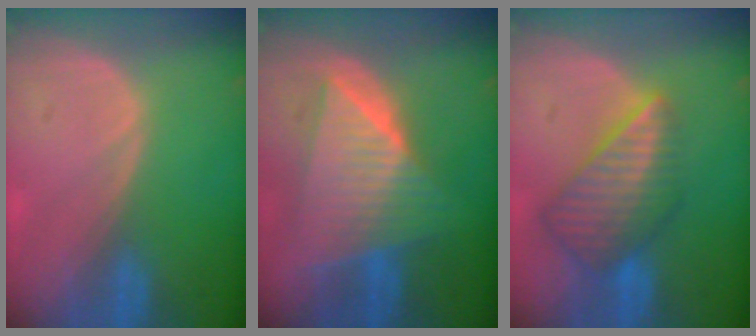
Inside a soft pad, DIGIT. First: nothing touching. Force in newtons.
{"total": 9.9, "press": 9.9, "slide": 0.7}
{"total": 8.8, "press": 7.6, "slide": 4.4}